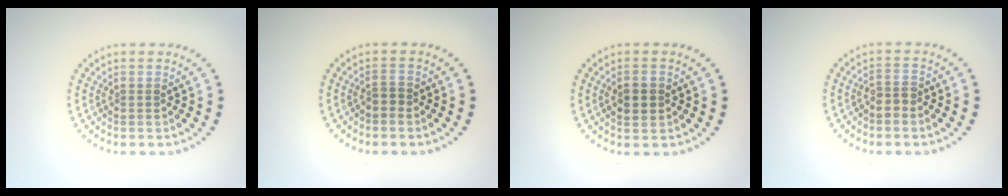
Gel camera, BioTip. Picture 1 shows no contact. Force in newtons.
{"total": 1.2, "press": 0.9, "slide": 0.8}
{"total": 2.4, "press": 2.4, "slide": 0.1}
{"total": 1.7, "press": 1.4, "slide": 1.0}